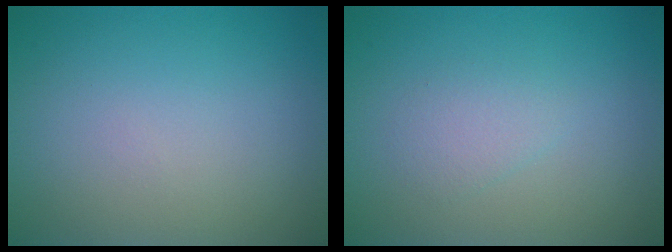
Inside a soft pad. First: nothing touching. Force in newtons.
{"total": 1.4, "press": 1.4, "slide": 0.0}